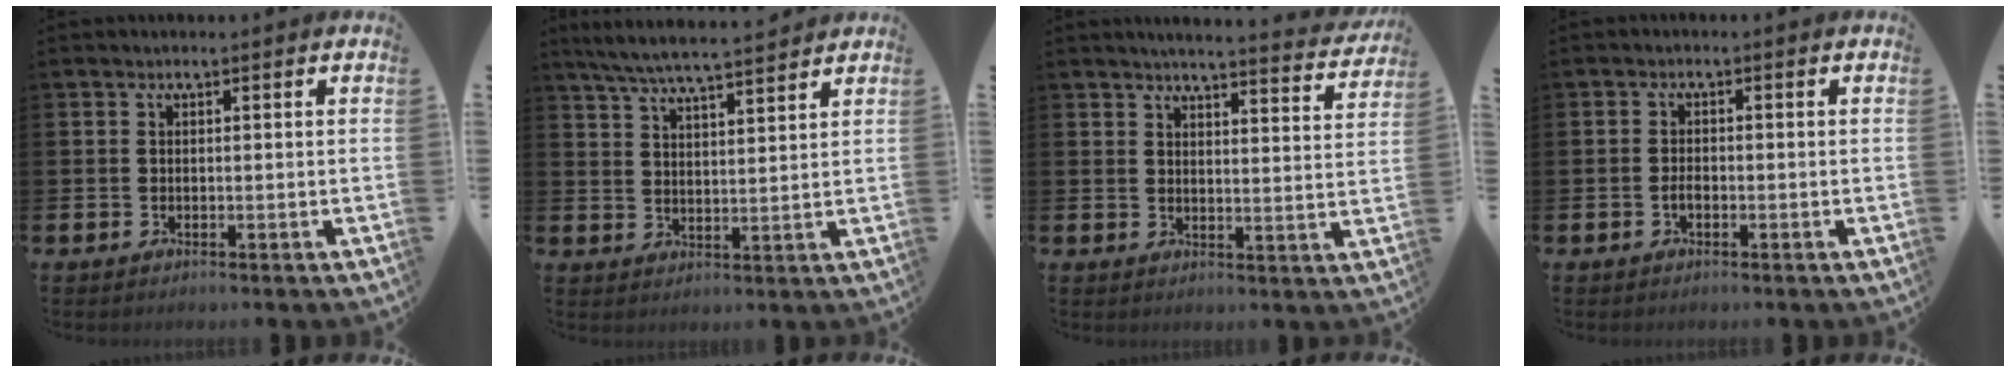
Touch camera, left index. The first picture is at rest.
{"total": 6.2, "force": [5.9, 0.2, 1.9], "torque": [-0.059, -0.029, 0.106]}
{"total": 4.3, "force": [4.2, -0.1, 0.9], "torque": [-0.020, -0.036, 0.068]}
{"total": 1.3, "force": [-0.5, 0.7, 1.0], "torque": [-0.013, 0.000, -0.012]}